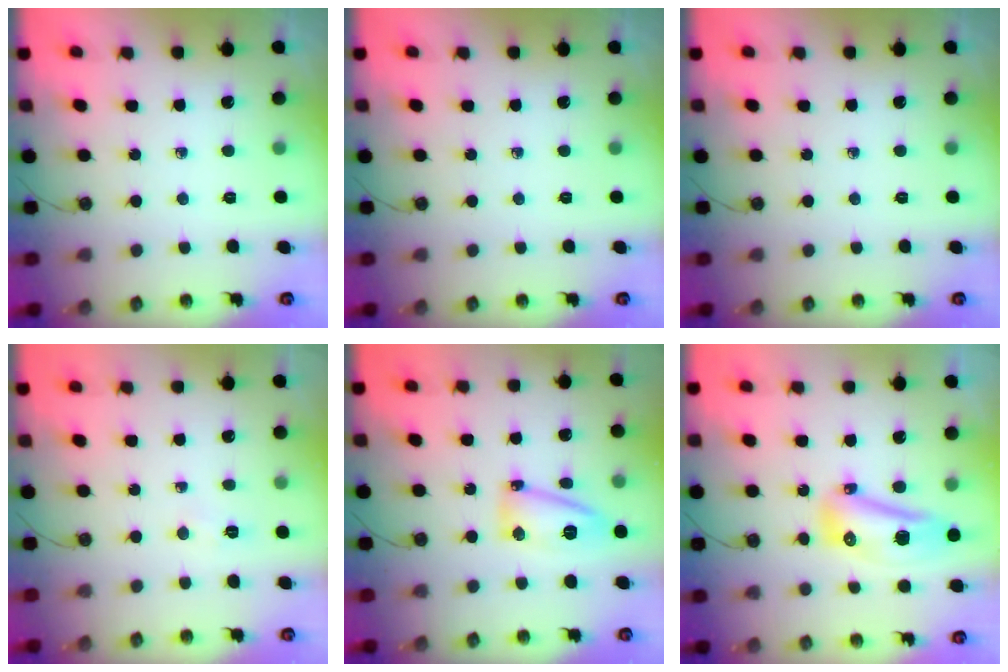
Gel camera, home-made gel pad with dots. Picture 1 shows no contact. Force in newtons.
{"total": 0.0}
{"total": 0.0}
{"total": 21.7, "press": 6.6, "slide": 20.7}
{"total": 9.7, "press": 9.6, "slide": 0.7}
{"total": 12.6, "press": 12.5, "slide": 1.5}